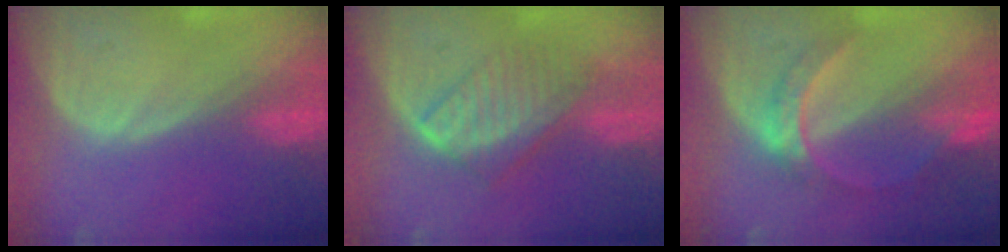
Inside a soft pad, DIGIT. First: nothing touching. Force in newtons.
{"total": 6.7, "press": 6.3, "slide": 2.3}
{"total": 6.3, "press": 5.5, "slide": 3.1}